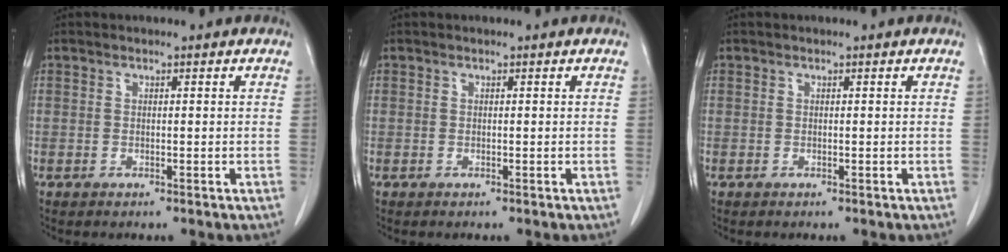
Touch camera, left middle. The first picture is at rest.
{"total": 0.0}
{"total": 0.0}